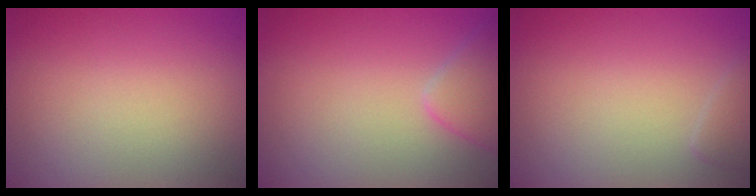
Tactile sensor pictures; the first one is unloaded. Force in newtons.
{"total": 2.5, "press": 2.5, "slide": 0.2}
{"total": 1.1, "press": 1.1, "slide": 0.1}